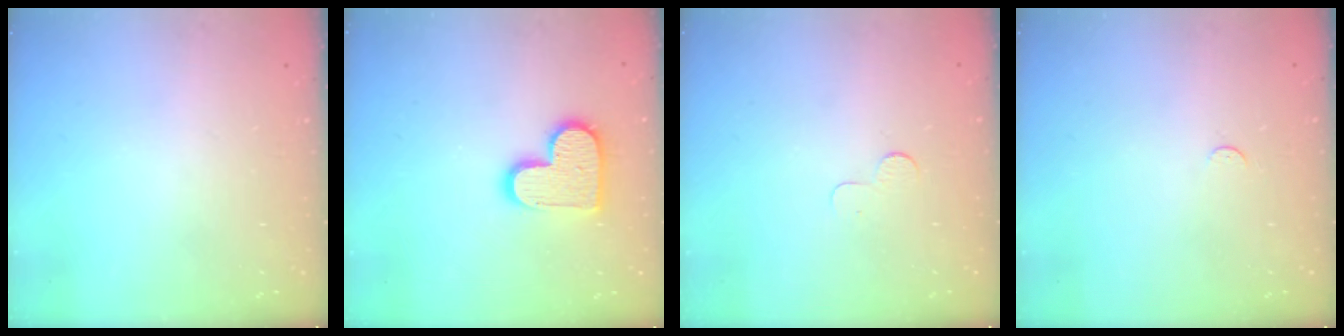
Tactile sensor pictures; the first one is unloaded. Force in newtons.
{"total": 12.8, "press": 12.7, "slide": 0.6}
{"total": 2.6, "press": 2.6, "slide": 0.2}
{"total": 2.5, "press": 2.5, "slide": 0.3}